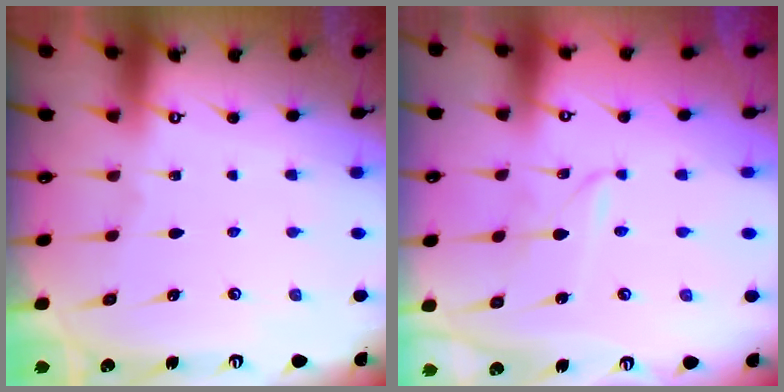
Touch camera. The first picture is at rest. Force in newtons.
{"total": 2.1, "press": 2.1, "slide": 0.2}